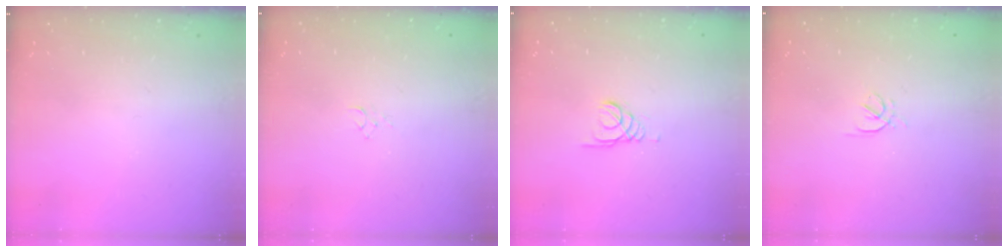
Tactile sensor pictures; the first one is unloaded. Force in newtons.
{"total": 2.9, "press": 2.9, "slide": 0.3}
{"total": 1.0, "press": 1.0, "slide": 0.1}
{"total": 1.7, "press": 1.6, "slide": 0.5}